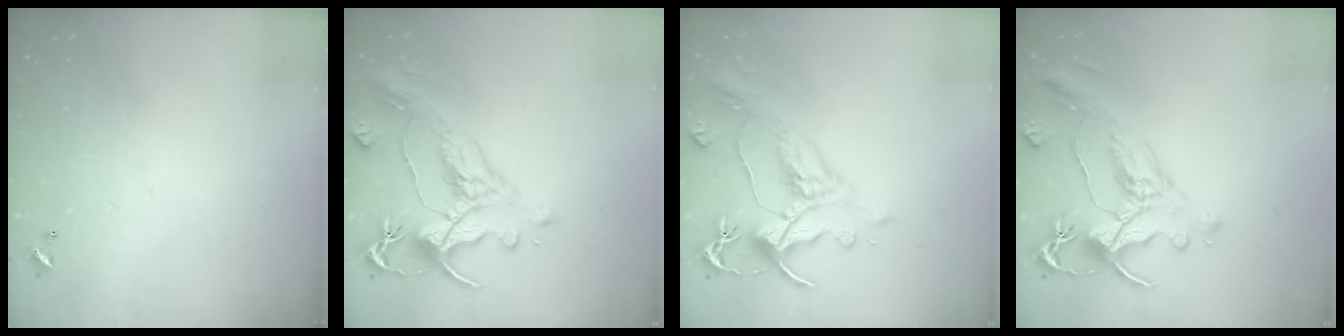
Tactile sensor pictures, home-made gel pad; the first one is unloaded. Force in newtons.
{"total": 1.7, "press": 0.9, "slide": 1.5}
{"total": 1.6, "press": 0.4, "slide": 1.6}
{"total": 1.5, "press": 0.7, "slide": 1.3}